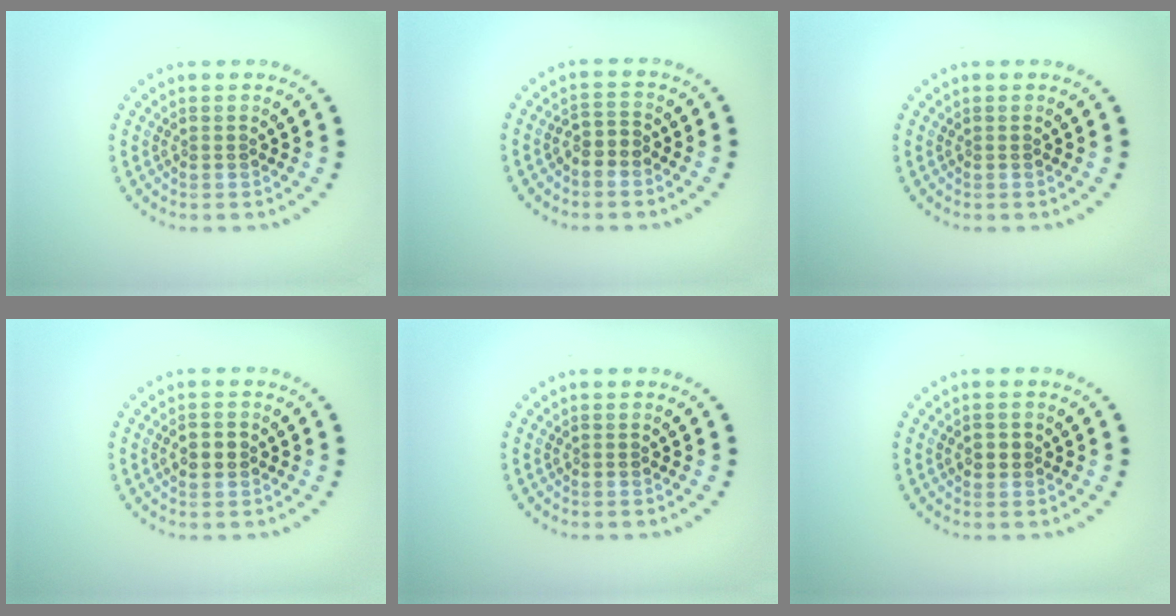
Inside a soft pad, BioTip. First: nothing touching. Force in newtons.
{"total": 1.7, "press": 1.3, "slide": 1.1}
{"total": 0.0}
{"total": 2.0, "press": 2.0, "slide": 0.1}
{"total": 0.0}
{"total": 1.2, "press": 1.2, "slide": 0.2}